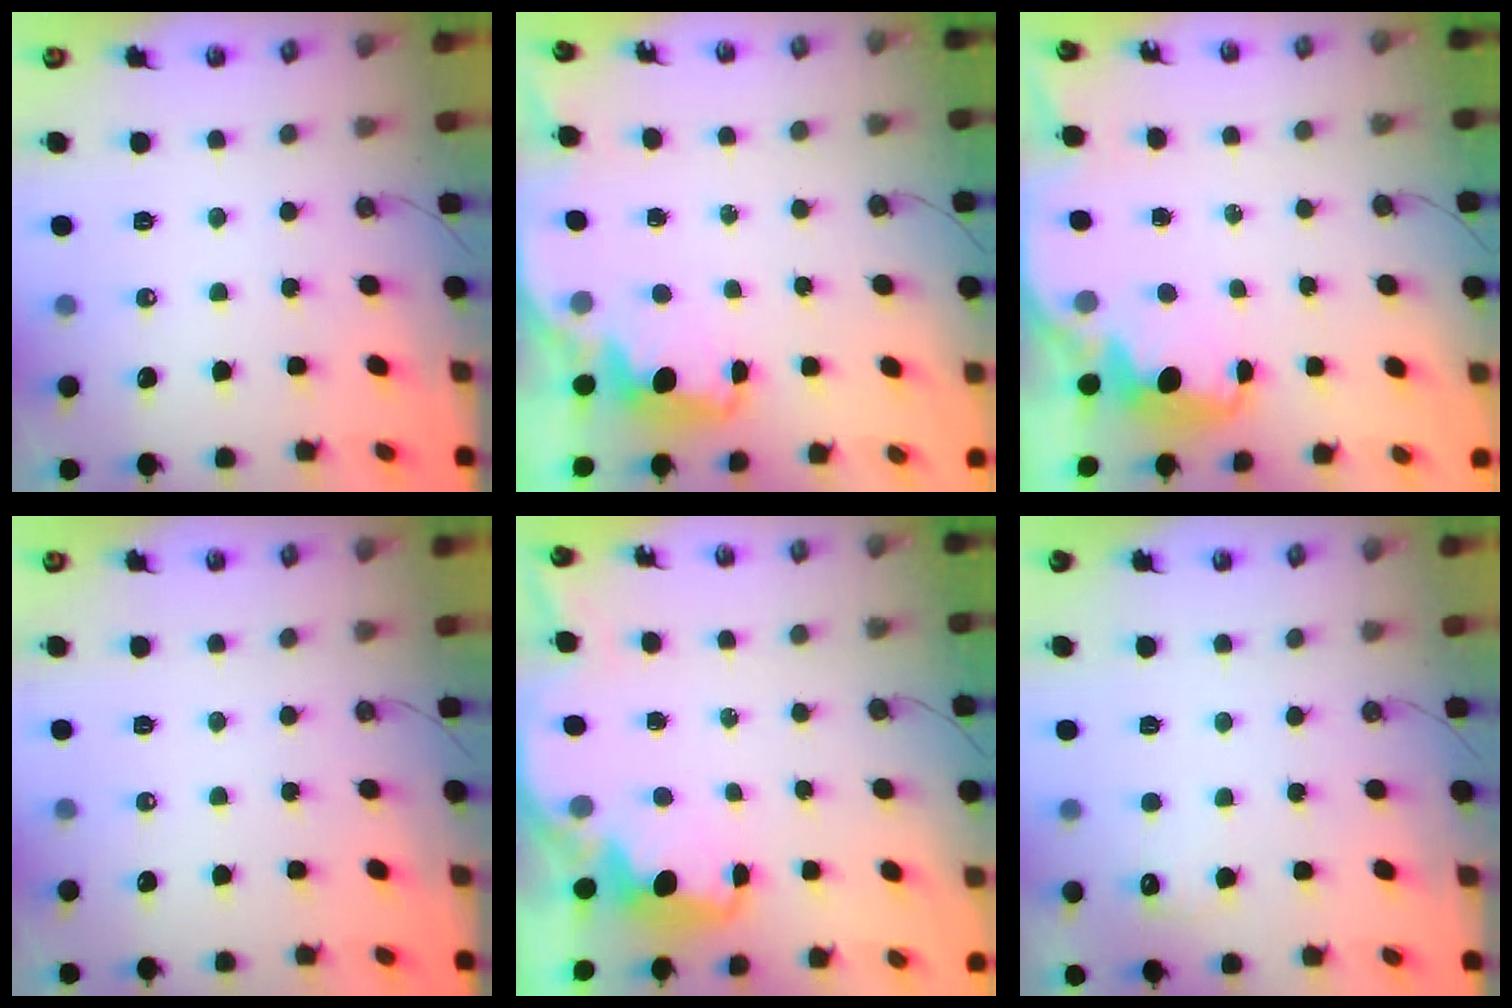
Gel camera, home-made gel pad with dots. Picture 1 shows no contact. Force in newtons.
{"total": 2.0, "press": 1.8, "slide": 0.8}
{"total": 2.3, "press": 2.3, "slide": 0.4}
{"total": 0.0}
{"total": 2.3, "press": 2.2, "slide": 0.8}
{"total": 5.3, "press": 5.1, "slide": 1.3}